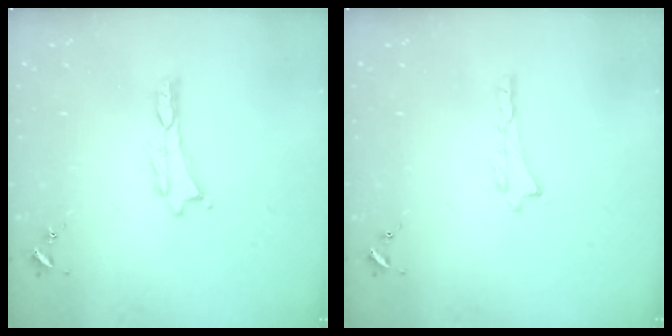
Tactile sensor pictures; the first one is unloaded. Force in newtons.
{"total": 0.0}